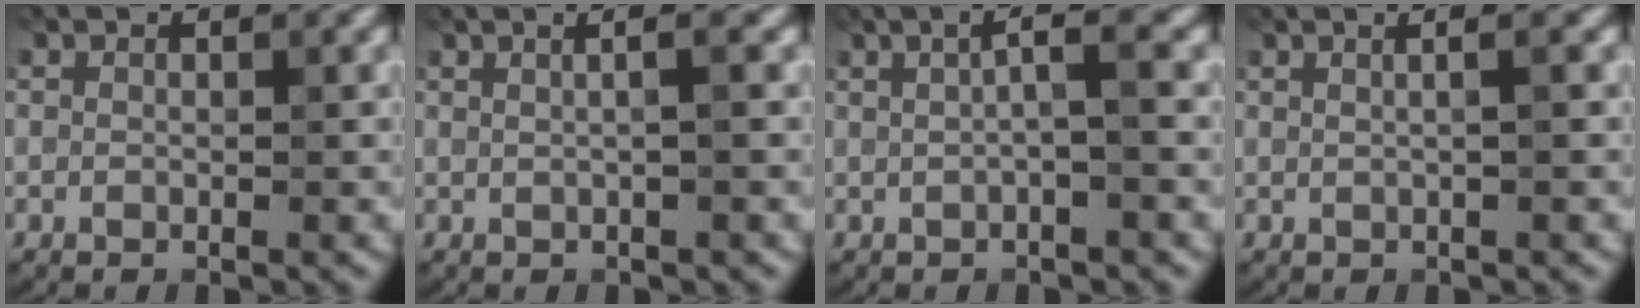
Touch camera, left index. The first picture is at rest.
{"total": 3.8, "force": [1.3, 1.9, 3.0], "torque": [-0.012, 0.027, -0.017]}
{"total": 2.7, "force": [0.3, 0.6, 2.6], "torque": [-0.038, 0.011, 0.001]}
{"total": 3.4, "force": [1.2, 1.8, 2.6], "torque": [-0.009, 0.022, -0.018]}